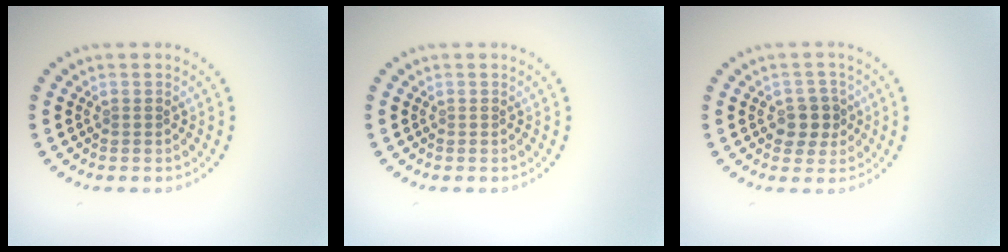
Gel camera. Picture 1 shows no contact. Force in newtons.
{"total": 0.0}
{"total": 2.6, "press": 2.5, "slide": 0.9}